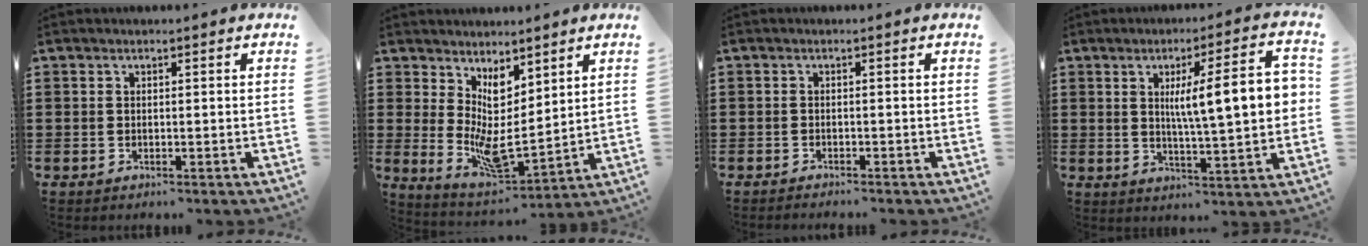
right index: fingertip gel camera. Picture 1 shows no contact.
{"total": 5.9, "force": [1.8, 2.5, 5.1], "torque": [-0.102, -0.027, 0.034]}
{"total": 1.0, "force": [-1.0, -0.1, 0.0], "torque": [-0.002, 0.000, -0.021]}
{"total": 11.5, "force": [2.0, 2.3, 11.1], "torque": [-0.180, 0.002, 0.025]}